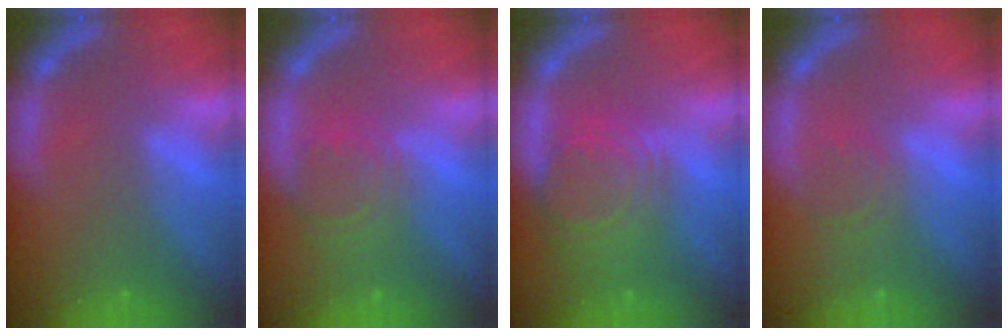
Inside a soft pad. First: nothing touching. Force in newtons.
{"total": 4.5}
{"total": 8.1}
{"total": 1.9}